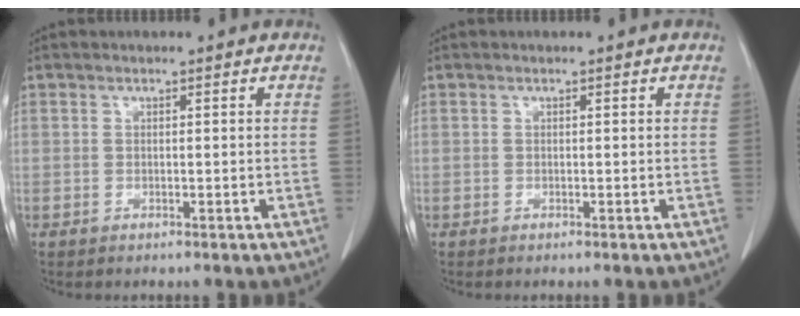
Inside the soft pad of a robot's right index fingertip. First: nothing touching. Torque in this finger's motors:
{"motor_torque": [0.02, -0.03, -0.02, -0.01]}